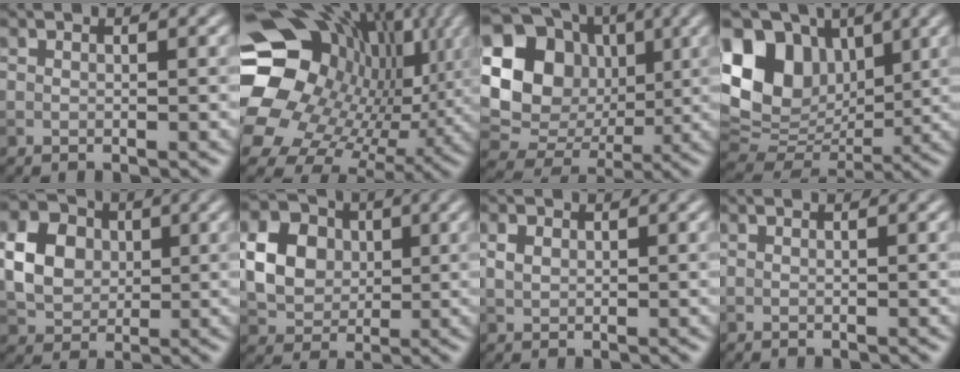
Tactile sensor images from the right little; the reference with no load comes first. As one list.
[{"total": 19.4, "force": [2.3, 15.9, 10.9], "torque": [-0.203, -0.027, 0.058]}, {"total": 14.4, "force": [2.5, 12.4, 6.8], "torque": [-0.151, 0.022, 0.033]}, {"total": 13.0, "force": [4.1, 9.5, 8.0], "torque": [-0.176, 0.024, 0.079]}, {"total": 5.9, "force": [0.8, 4.8, 3.3], "torque": [-0.077, 0.007, 0.013]}, {"total": 7.1, "force": [1.1, 5.9, 3.8], "torque": [-0.095, 0.011, 0.016]}, {"total": 1.5, "force": [0.6, 1.1, 0.9], "torque": [-0.018, 0.002, 0.012]}, {"total": 0.0}]